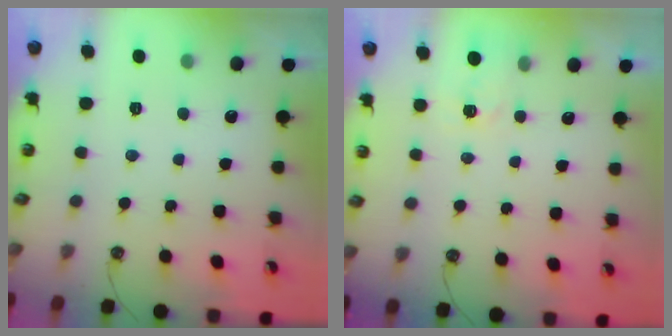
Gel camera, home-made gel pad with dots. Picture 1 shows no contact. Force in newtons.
{"total": 2.9, "press": 2.9, "slide": 0.5}